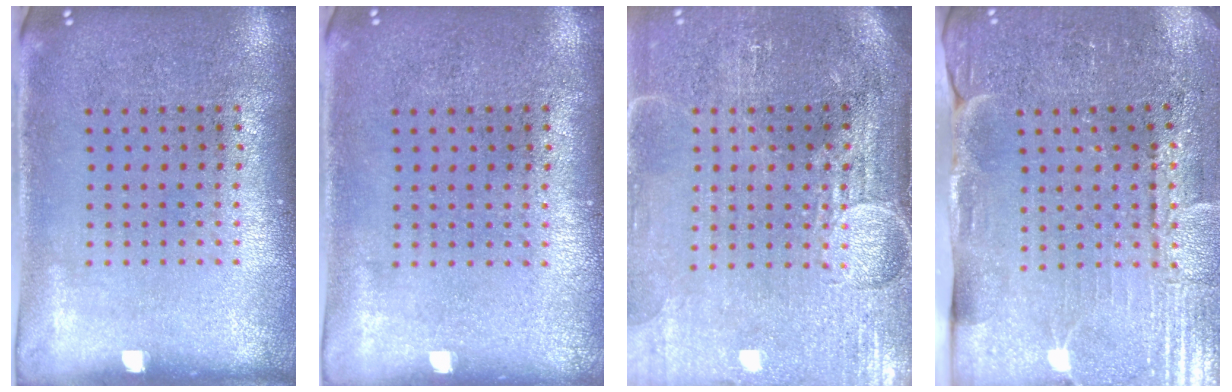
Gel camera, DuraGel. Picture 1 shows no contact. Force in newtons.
{"total": 0.0}
{"total": 4.1, "press": 3.7, "slide": 1.9}
{"total": 3.5, "press": 3.5, "slide": 0.4}